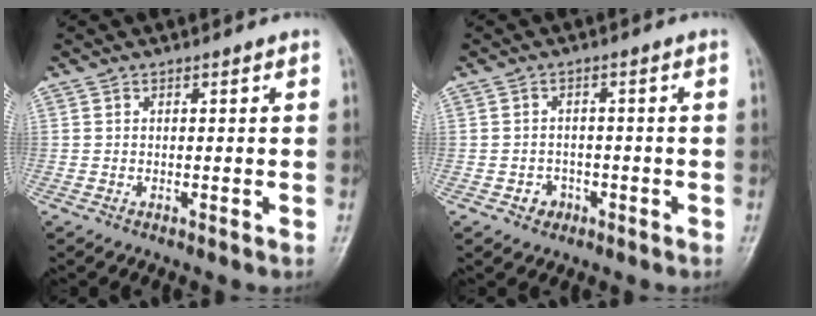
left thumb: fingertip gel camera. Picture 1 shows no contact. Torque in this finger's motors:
{"motor_torque": [-0.01, 0.05, 0.32, 0.30, -0.01]}